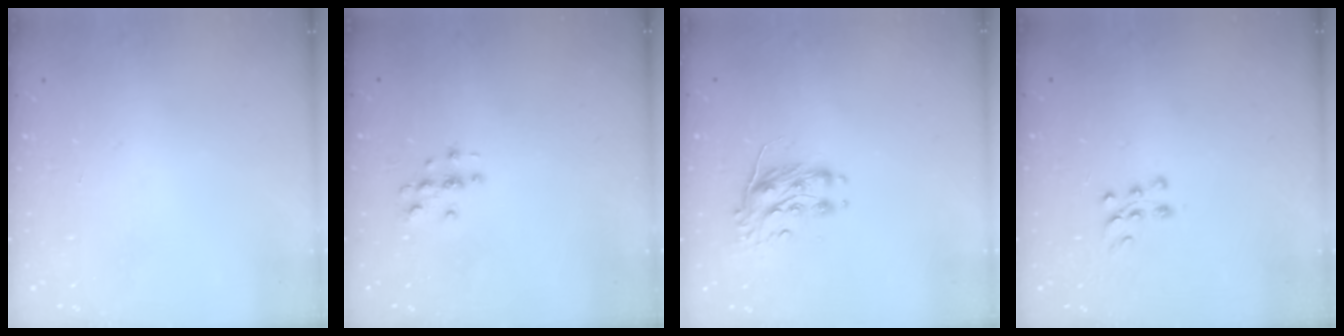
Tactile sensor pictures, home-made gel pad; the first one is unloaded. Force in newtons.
{"total": 2.9, "press": 2.9, "slide": 0.3}
{"total": 8.0, "press": 8.0, "slide": 0.4}
{"total": 6.9, "press": 6.8, "slide": 0.6}